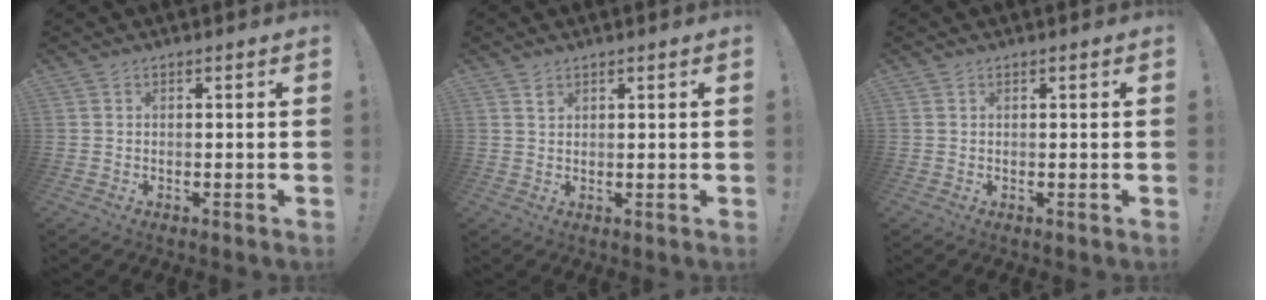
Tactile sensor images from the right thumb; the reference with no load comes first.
{"total": 1.2, "force": [0.8, 0.8, 0.3], "torque": [0.005, -0.005, 0.013]}
{"total": 0.0}